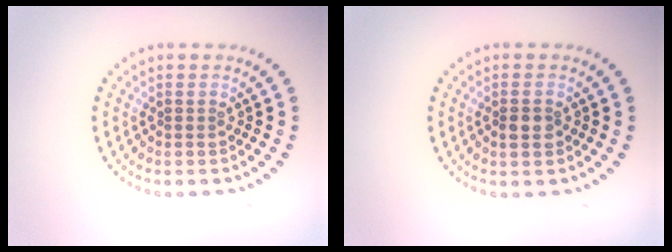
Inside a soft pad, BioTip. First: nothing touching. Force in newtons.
{"total": 1.6, "press": 1.5, "slide": 0.3}